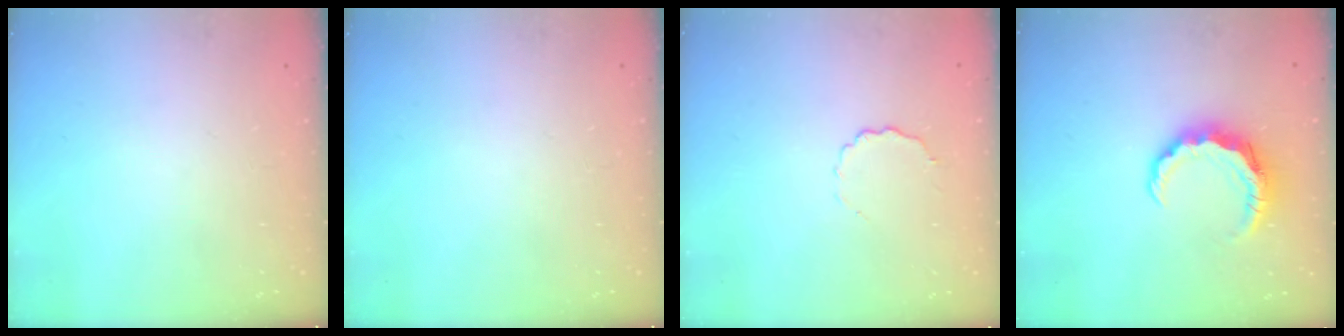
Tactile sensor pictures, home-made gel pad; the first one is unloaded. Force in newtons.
{"total": 0.0}
{"total": 4.1, "press": 4.0, "slide": 0.9}
{"total": 7.7, "press": 7.7, "slide": 0.9}